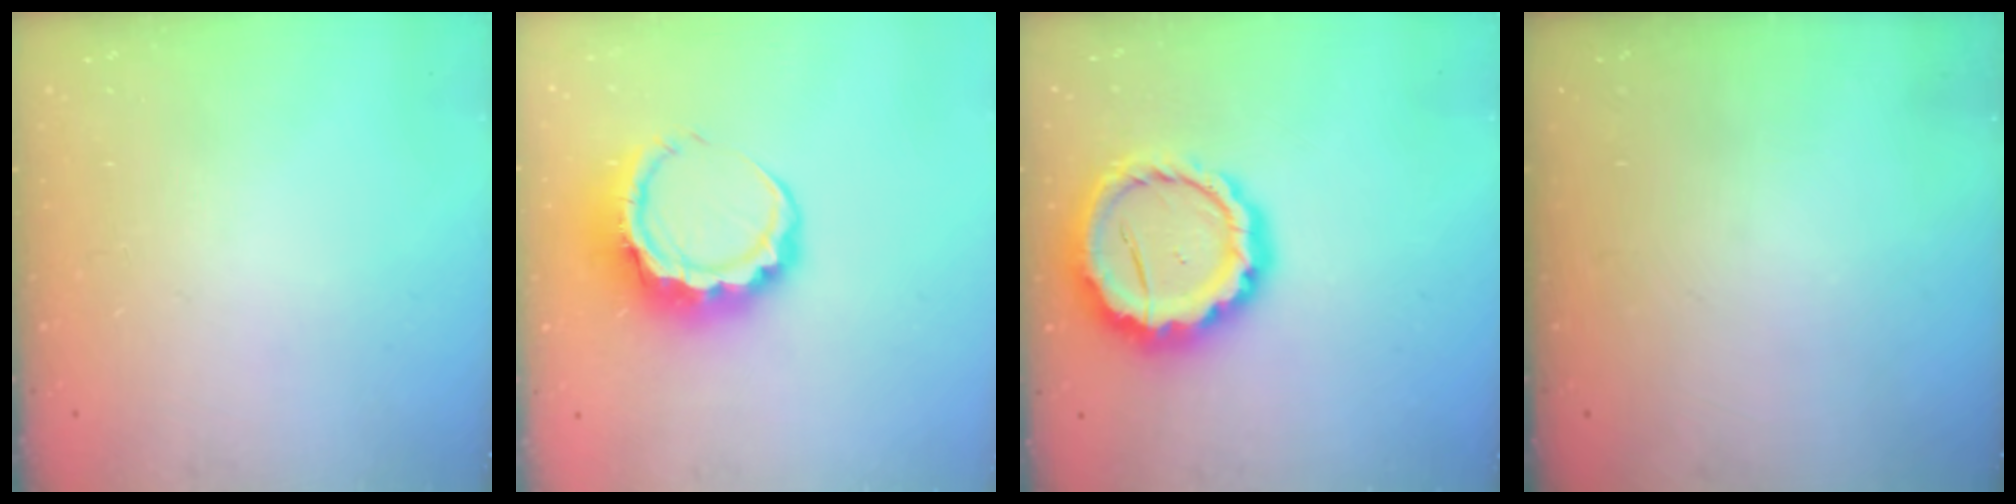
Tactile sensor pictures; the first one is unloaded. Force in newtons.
{"total": 10.2, "press": 10.0, "slide": 1.9}
{"total": 15.9, "press": 15.7, "slide": 2.6}
{"total": 0.0}